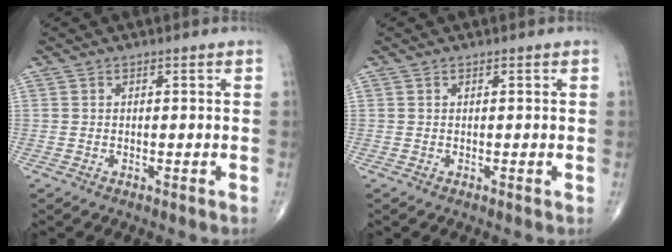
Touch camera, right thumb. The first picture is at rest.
{"total": 0.0}